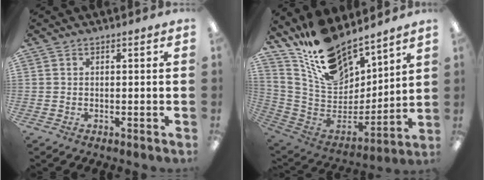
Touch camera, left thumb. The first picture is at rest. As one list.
[{"total": 18.1, "force": [15.3, 6.9, 6.7], "torque": [-0.156, -0.109, 0.280]}]